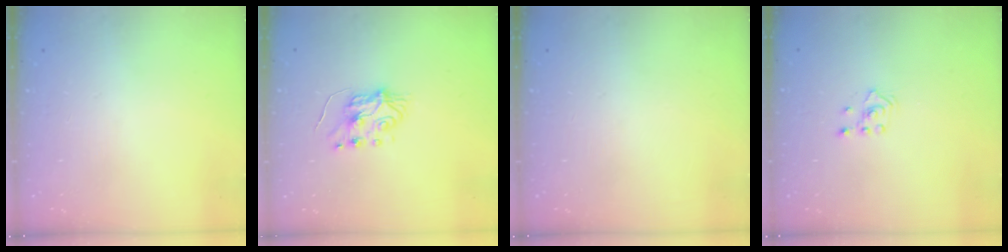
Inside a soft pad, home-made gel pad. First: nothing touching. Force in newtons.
{"total": 5.2, "press": 5.1, "slide": 0.7}
{"total": 0.0}
{"total": 2.4, "press": 2.2, "slide": 0.8}